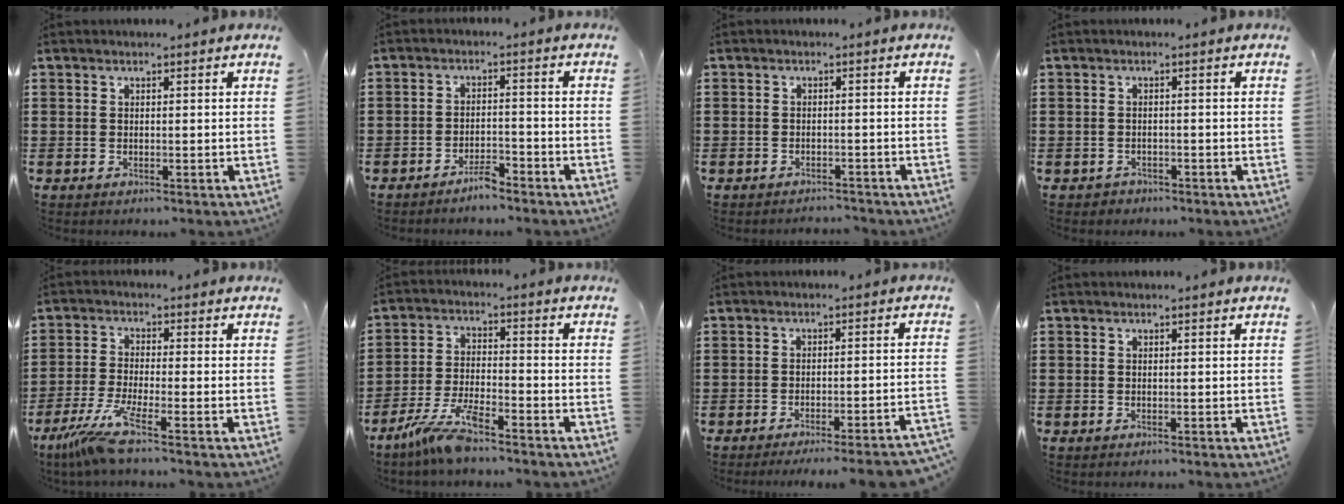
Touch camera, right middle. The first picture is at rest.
{"total": 3.0, "force": [-3.0, 0.4, 0.4], "torque": [-0.013, 0.005, -0.061]}
{"total": 1.9, "force": [-1.8, 0.4, -0.3], "torque": [0.000, 0.003, -0.043]}
{"total": 1.0, "force": [-0.9, 0.5, 0.0], "torque": [-0.004, 0.003, -0.021]}
{"total": 6.0, "force": [-4.2, -0.2, 4.4], "torque": [-0.113, -0.025, -0.086]}
{"total": 7.2, "force": [-5.6, 0.9, 4.4], "torque": [-0.104, -0.011, -0.111]}
{"total": 3.1, "force": [-2.8, -0.6, 1.1], "torque": [-0.018, -0.002, -0.058]}
{"total": 0.0}